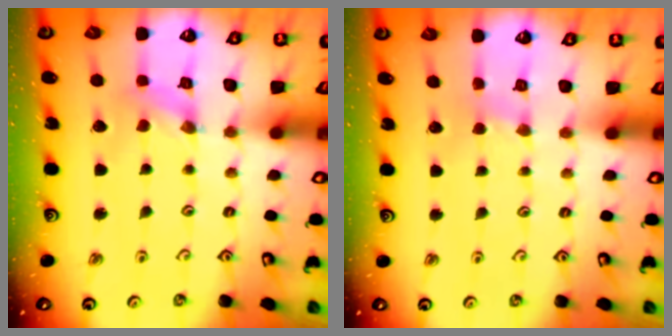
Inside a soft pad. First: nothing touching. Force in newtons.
{"total": 1.6, "press": 1.6, "slide": 0.3}